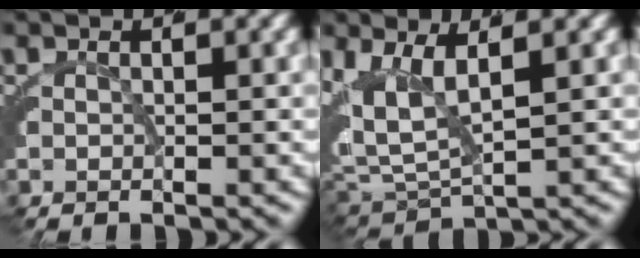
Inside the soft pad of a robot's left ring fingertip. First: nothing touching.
{"total": 6.5, "force": [1.3, 5.0, 4.0], "torque": [-0.119, -0.014, 0.030]}